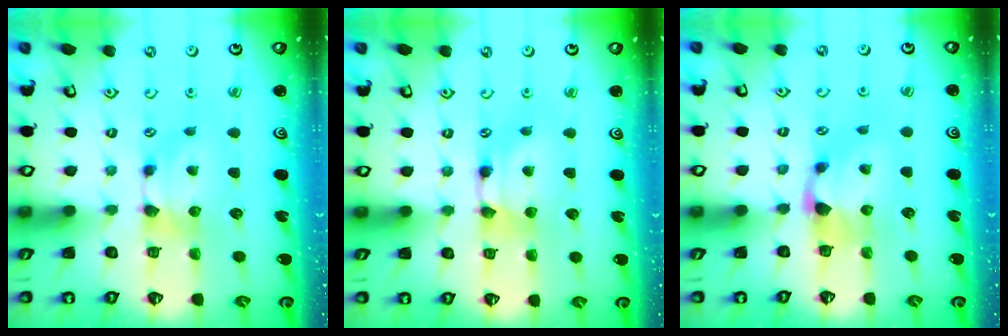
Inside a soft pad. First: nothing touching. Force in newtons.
{"total": 2.2, "press": 2.2, "slide": 0.0}
{"total": 1.2, "press": 0.1, "slide": 1.2}